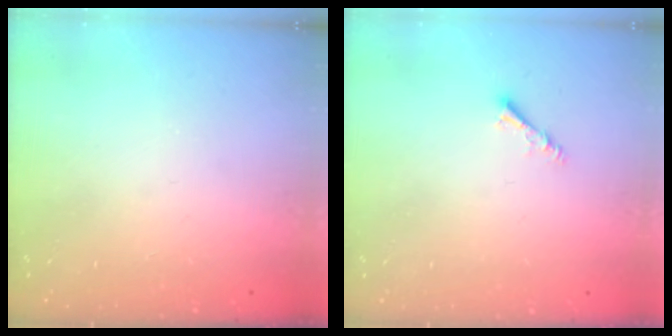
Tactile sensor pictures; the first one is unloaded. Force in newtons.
{"total": 3.0, "press": 2.9, "slide": 0.6}